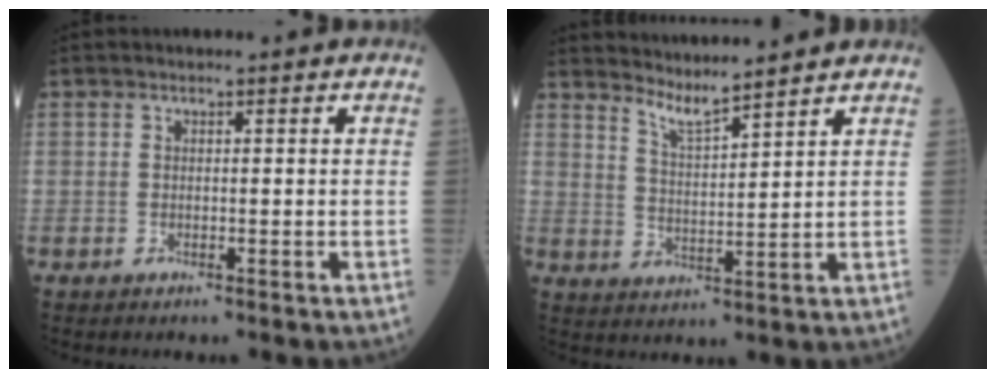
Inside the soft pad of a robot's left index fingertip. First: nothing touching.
{"total": 5.0, "force": [4.7, -1.0, 1.2], "torque": [-0.036, -0.010, 0.091]}